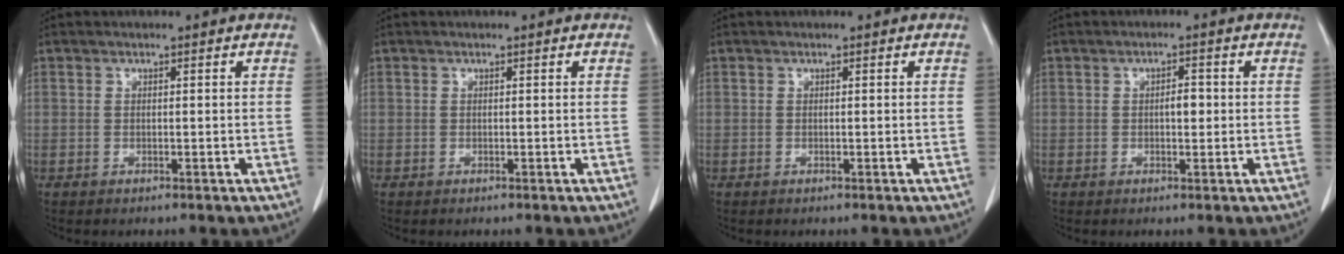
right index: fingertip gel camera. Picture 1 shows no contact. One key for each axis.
{"total": 0.0}
{"total": 0.0}
{"total": 2.1, "fx": 0.0, "fy": 0.9, "fz": 1.9, "tx": -0.031, "ty": 0.003, "tz": 0.000}